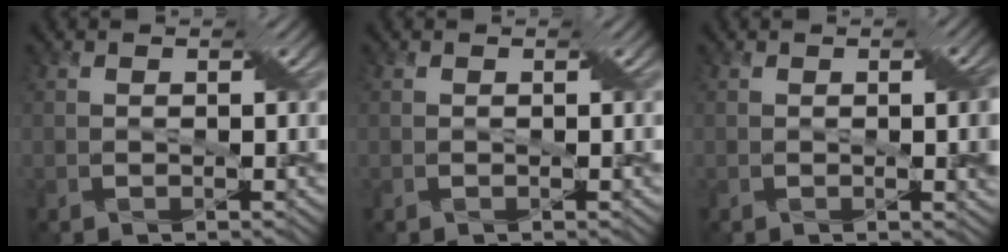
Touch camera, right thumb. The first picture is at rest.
{"total": 0.0}
{"total": 3.1, "force": [0.1, 0.6, 3.0], "torque": [-0.045, 0.004, 0.002]}